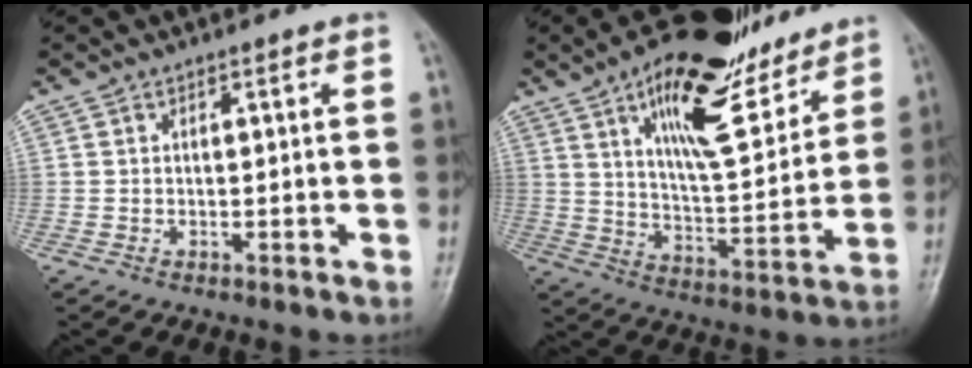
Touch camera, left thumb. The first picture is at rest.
{"total": 20.0, "force": [12.4, 7.5, 13.8], "torque": [-0.174, -0.057, 0.206]}